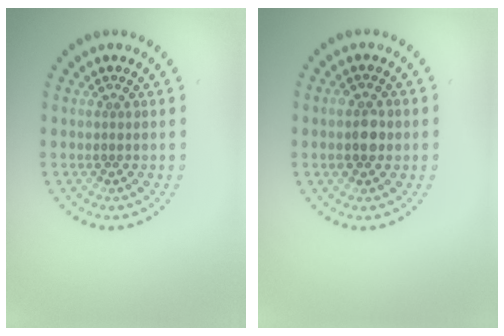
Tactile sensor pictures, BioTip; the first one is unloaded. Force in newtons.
{"total": 2.5, "press": 2.4, "slide": 0.3}